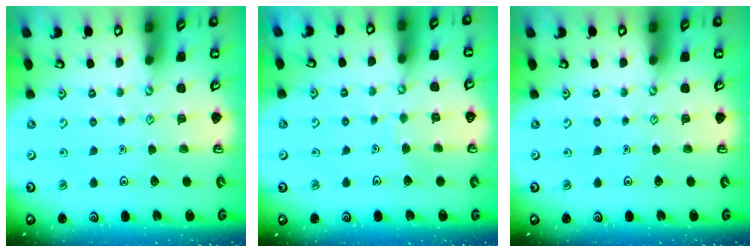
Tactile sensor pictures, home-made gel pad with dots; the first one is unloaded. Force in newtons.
{"total": 2.7, "press": 2.7, "slide": 0.1}
{"total": 0.0}